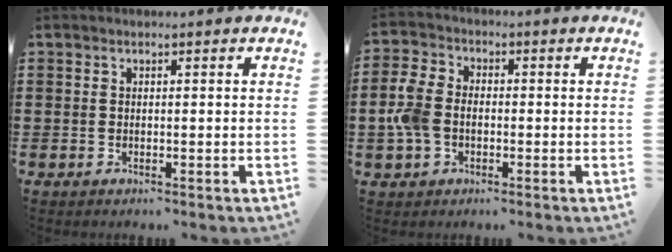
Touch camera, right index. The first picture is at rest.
{"total": 5.6, "force": [-1.3, 4.0, 3.7], "torque": [-0.104, 0.000, -0.032]}